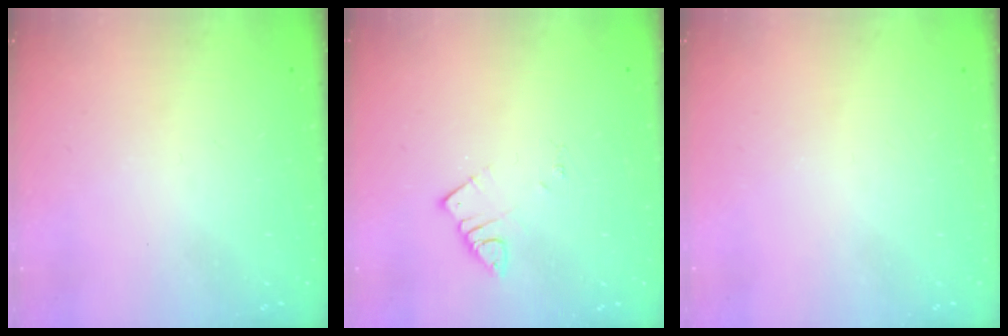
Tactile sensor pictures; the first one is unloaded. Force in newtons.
{"total": 2.6, "press": 2.6, "slide": 0.1}
{"total": 0.0}